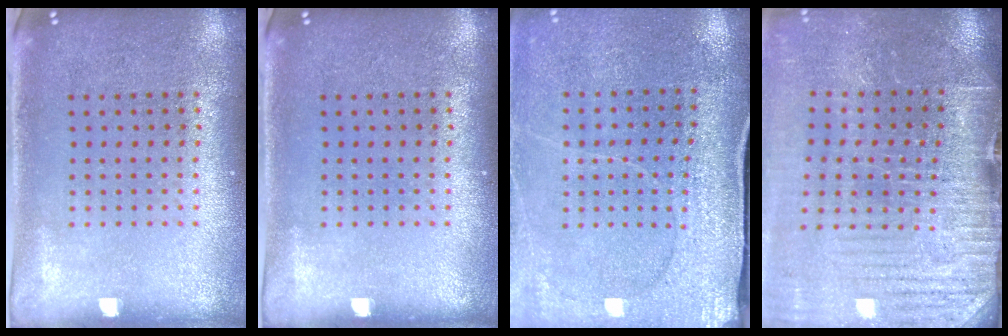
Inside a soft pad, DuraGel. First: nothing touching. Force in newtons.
{"total": 0.0}
{"total": 2.9, "press": 2.9, "slide": 0.4}
{"total": 4.1, "press": 3.9, "slide": 1.3}